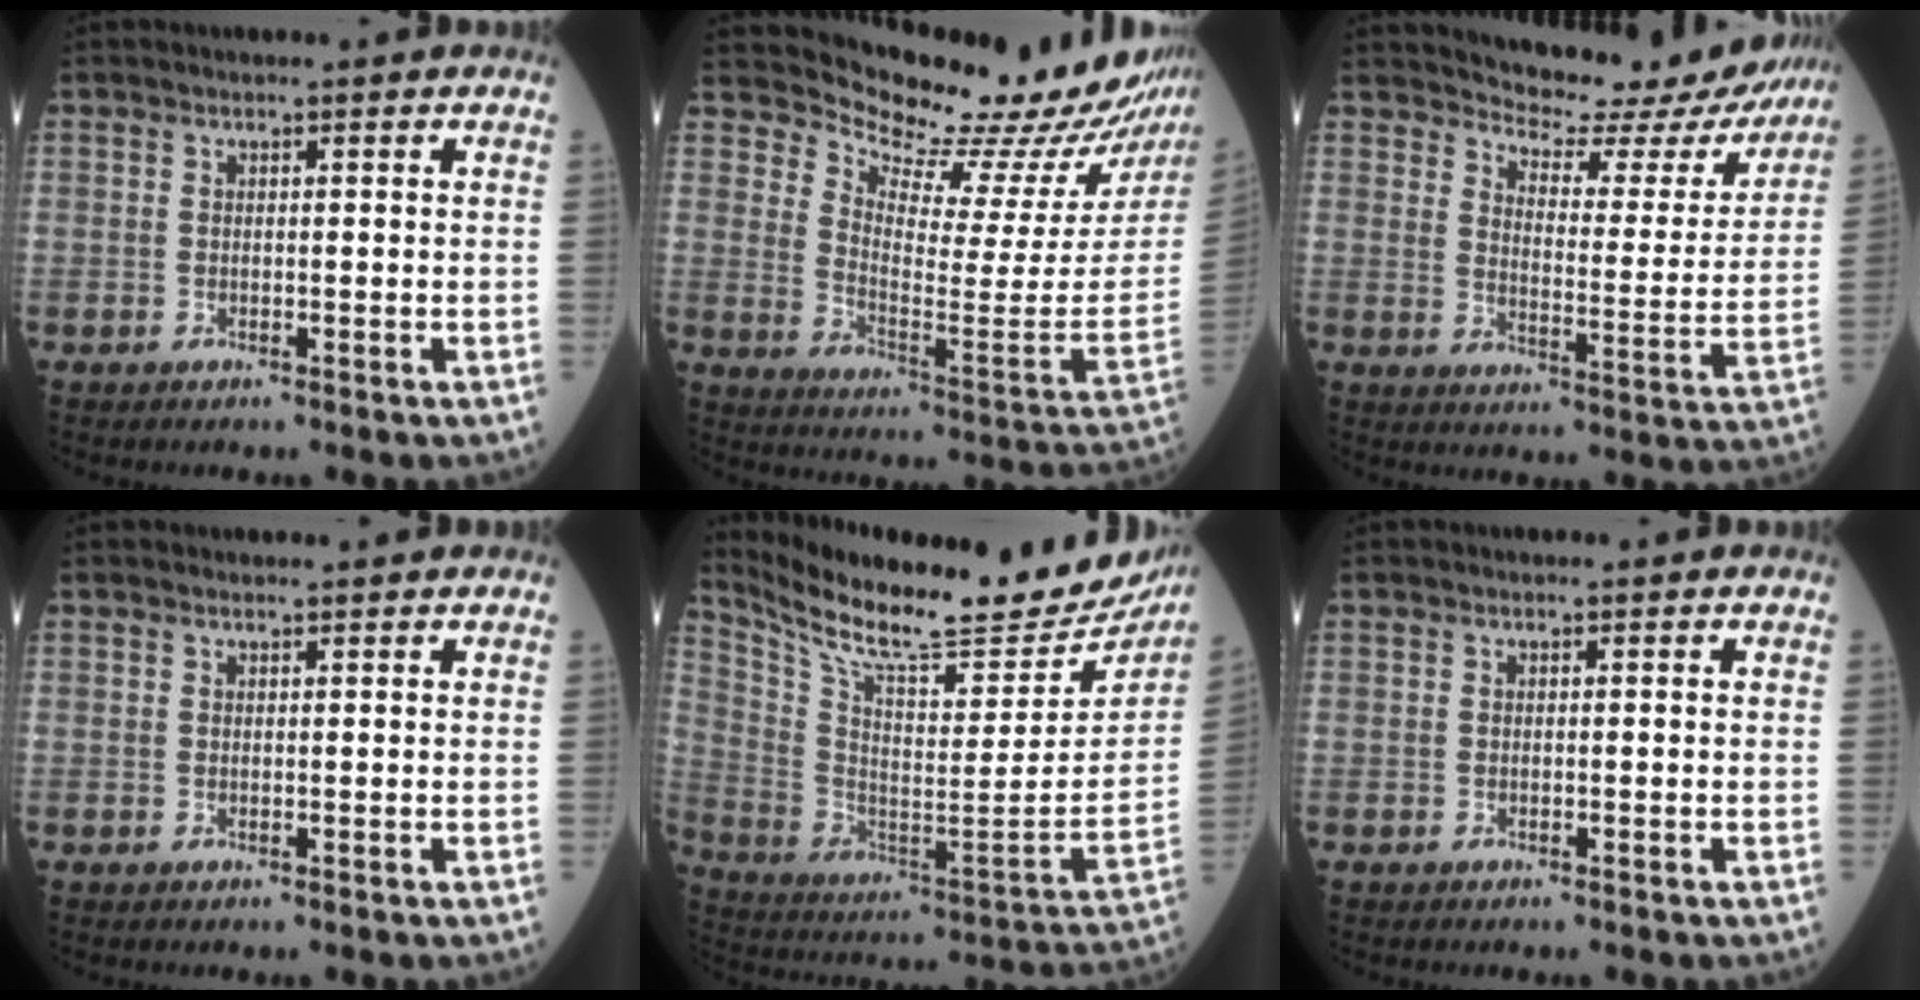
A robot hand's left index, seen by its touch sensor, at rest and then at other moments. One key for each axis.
{"total": 19.2, "fx": 18.6, "fy": 1.1, "fz": 4.8, "tx": -0.090, "ty": -0.123, "tz": 0.240}
{"total": 17.0, "fx": 16.1, "fy": 3.9, "fz": 3.5, "tx": -0.034, "ty": -0.045, "tz": 0.188}
{"total": 1.5, "fx": 1.5, "fy": 0.0, "fz": 0.2, "tx": -0.008, "ty": 0.009, "tz": 0.024}
{"total": 28.4, "fx": 24.7, "fy": 3.9, "fz": 13.4, "tx": -0.240, "ty": -0.080, "tz": 0.355}
{"total": 0.0}